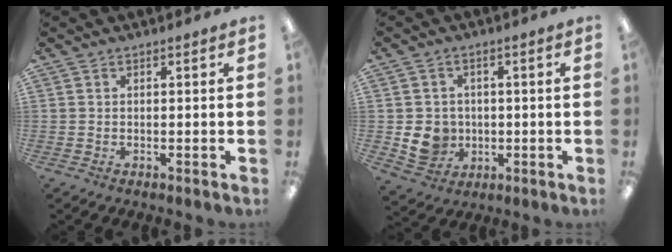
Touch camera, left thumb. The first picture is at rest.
{"total": 7.8, "force": [-0.9, 7.2, 2.7], "torque": [-0.054, 0.007, -0.009]}